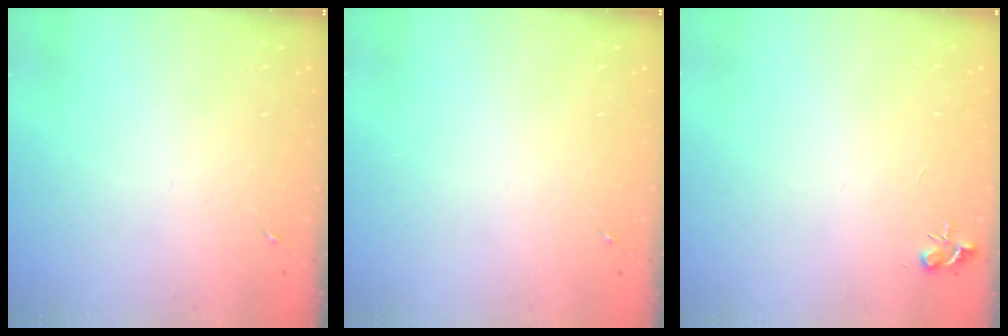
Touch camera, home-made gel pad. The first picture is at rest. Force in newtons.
{"total": 0.0}
{"total": 4.7, "press": 4.7, "slide": 0.6}